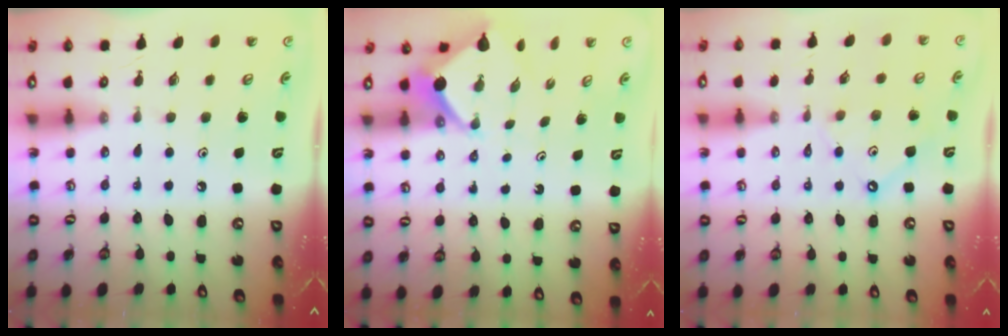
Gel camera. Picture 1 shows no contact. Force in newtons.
{"total": 6.3, "press": 6.3, "slide": 0.3}
{"total": 5.1, "press": 5.1, "slide": 0.6}